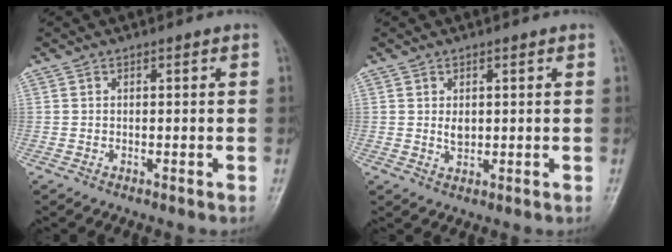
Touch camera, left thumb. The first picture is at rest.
{"total": 2.3, "force": [0.8, 1.5, 1.6], "torque": [-0.021, -0.008, 0.017]}